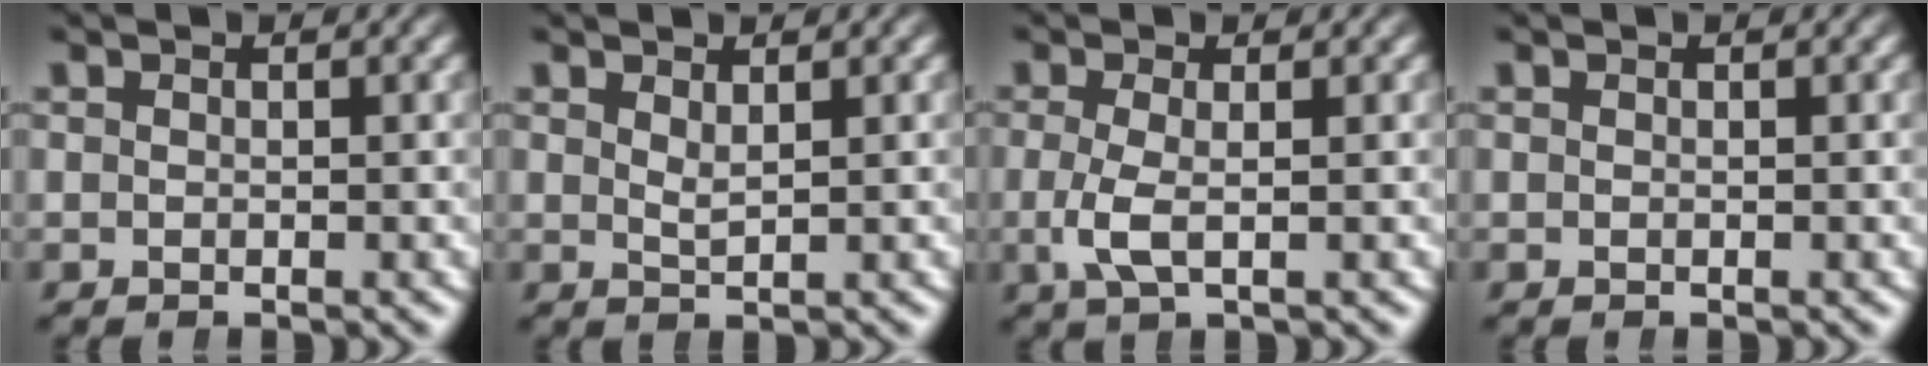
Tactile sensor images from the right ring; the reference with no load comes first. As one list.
[{"total": 1.1, "force": [0.9, -0.5, 0.4], "torque": [-0.010, -0.013, 0.024]}, {"total": 2.5, "force": [-0.5, 0.8, 2.3], "torque": [-0.065, -0.018, 0.000]}, {"total": 0.0}]